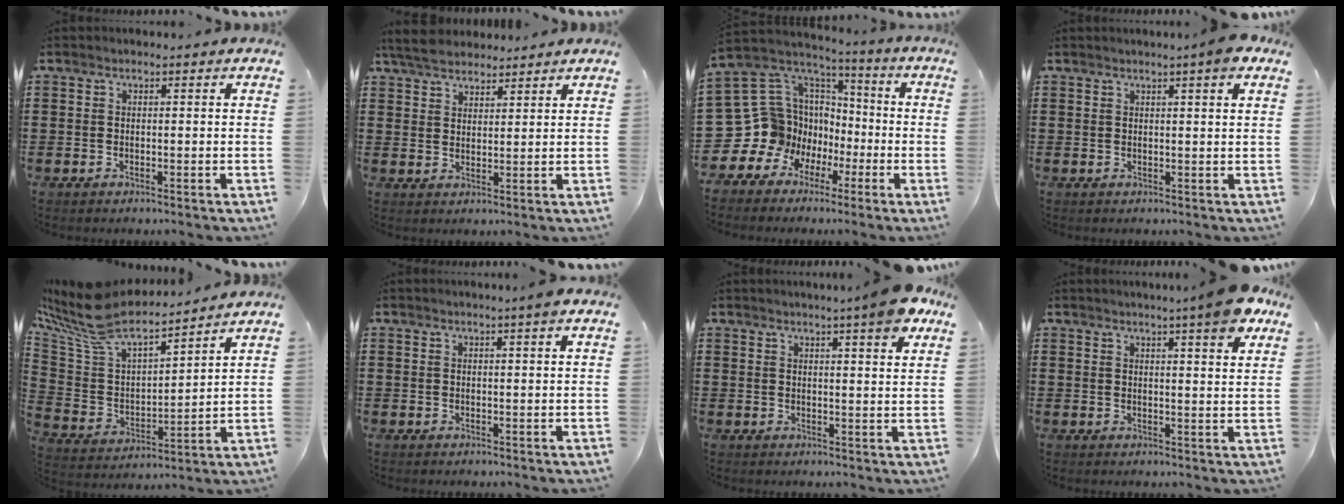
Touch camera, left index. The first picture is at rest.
{"total": 4.7, "force": [4.3, 1.4, 1.2], "torque": [-0.038, -0.003, 0.081]}
{"total": 13.6, "force": [-3.1, 13.0, 2.8], "torque": [-0.135, -0.031, -0.022]}
{"total": 3.0, "force": [2.1, -0.2, 2.1], "torque": [-0.037, -0.003, 0.035]}
{"total": 10.1, "force": [8.9, 2.7, 4.2], "torque": [-0.128, -0.055, 0.152]}
{"total": 1.5, "force": [1.0, -0.3, 1.1], "torque": [-0.022, -0.002, 0.018]}
{"total": 6.3, "force": [4.8, 0.0, 4.1], "torque": [-0.067, -0.014, 0.080]}
{"total": 6.8, "force": [5.3, 0.0, 4.2], "torque": [-0.064, -0.020, 0.088]}